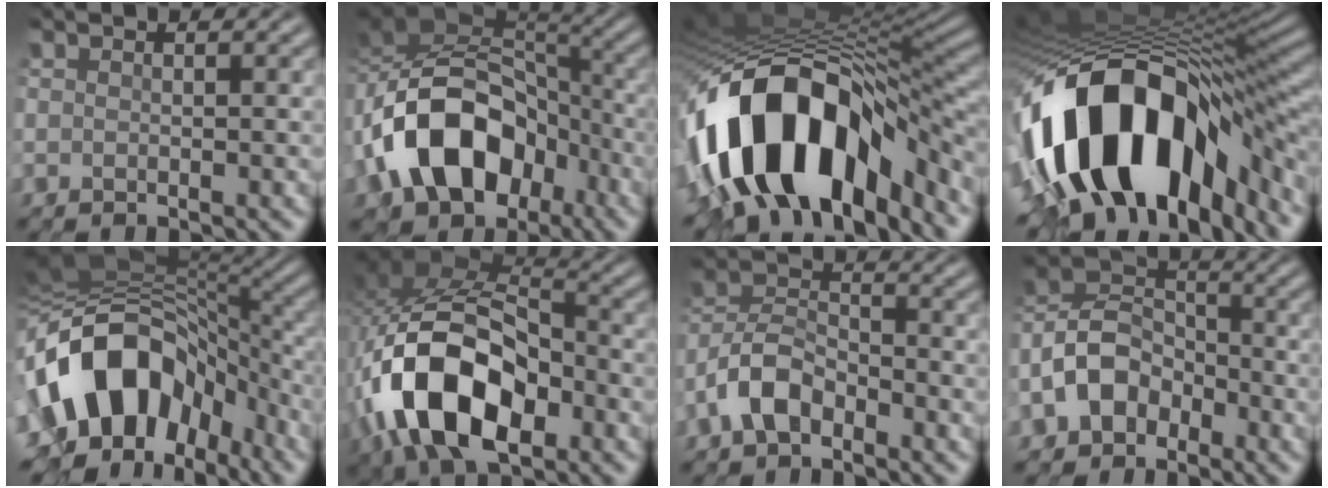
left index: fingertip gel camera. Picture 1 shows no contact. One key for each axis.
{"total": 13.6, "fx": -4.9, "fy": 9.3, "fz": 8.5, "tx": -0.165, "ty": 0.001, "tz": -0.085}
{"total": 15.3, "fx": -6.9, "fy": 7.8, "fz": 11.2, "tx": -0.193, "ty": 0.016, "tz": -0.111}
{"total": 16.7, "fx": -5.4, "fy": 8.9, "fz": 13.0, "tx": -0.237, "ty": -0.011, "tz": -0.074}
{"total": 14.2, "fx": -4.7, "fy": 9.7, "fz": 9.2, "tx": -0.159, "ty": 0.001, "tz": -0.085}
{"total": 13.1, "fx": -5.0, "fy": 7.2, "fz": 9.8, "tx": -0.193, "ty": 0.001, "tz": -0.095}
{"total": 4.6, "fx": -2.9, "fy": 2.3, "fz": 2.7, "tx": -0.061, "ty": 0.012, "tz": -0.062}
{"total": 6.5, "fx": -3.3, "fy": 4.6, "fz": 3.3, "tx": -0.061, "ty": 0.016, "tz": -0.074}